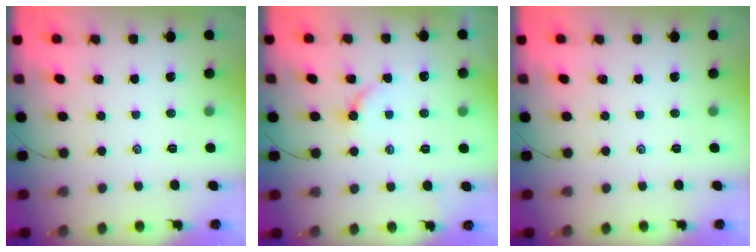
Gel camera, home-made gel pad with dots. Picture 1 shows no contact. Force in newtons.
{"total": 3.5, "press": 3.5, "slide": 0.4}
{"total": 0.0}